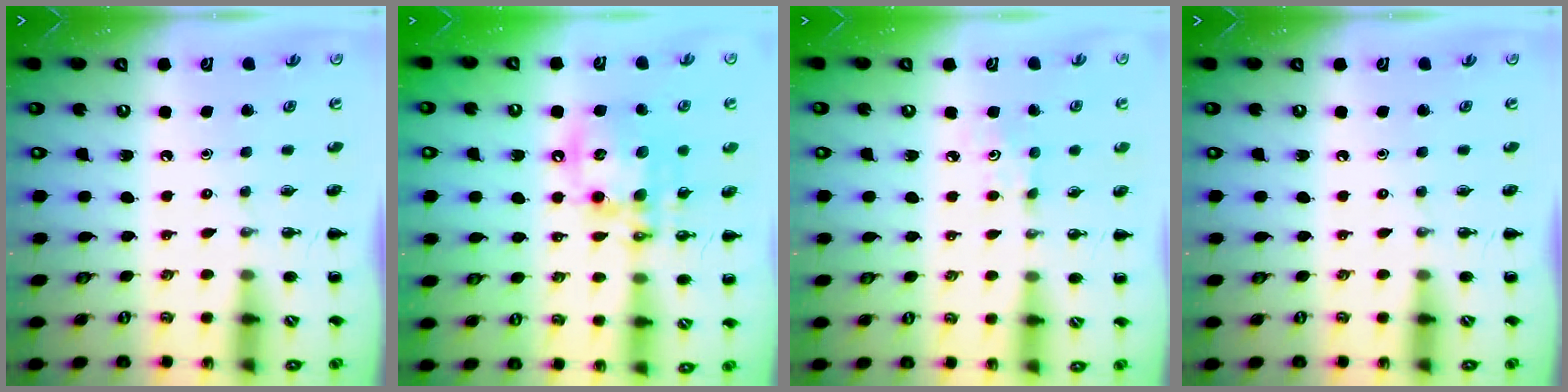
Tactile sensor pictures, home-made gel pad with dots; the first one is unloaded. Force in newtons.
{"total": 14.4, "press": 14.1, "slide": 3.0}
{"total": 3.1, "press": 2.9, "slide": 0.9}
{"total": 0.0}